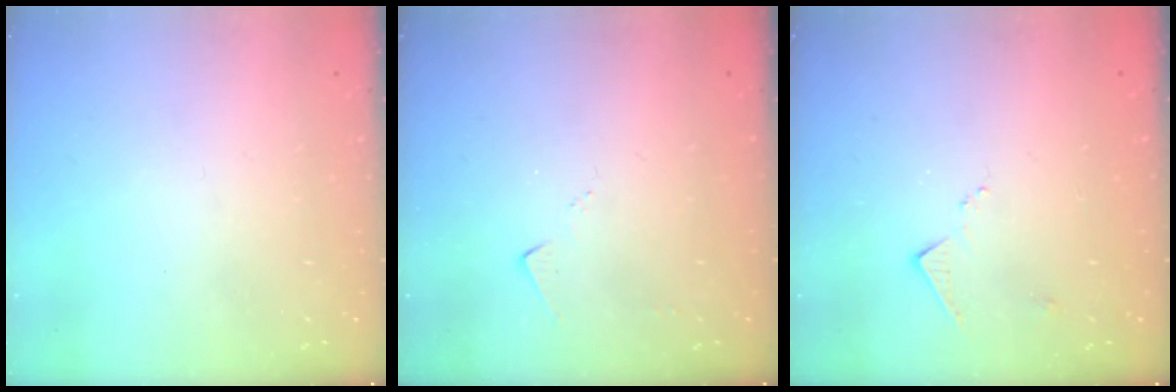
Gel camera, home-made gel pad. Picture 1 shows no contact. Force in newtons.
{"total": 3.4, "press": 3.3, "slide": 0.4}
{"total": 6.4, "press": 6.4, "slide": 0.8}